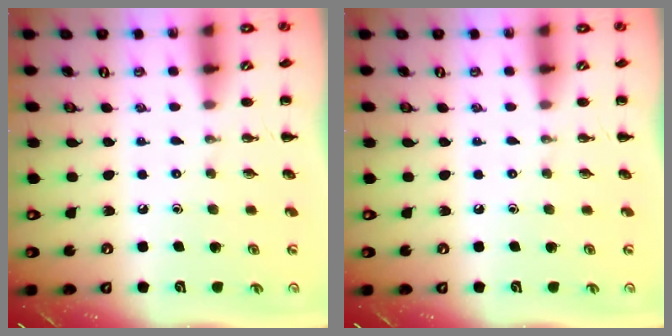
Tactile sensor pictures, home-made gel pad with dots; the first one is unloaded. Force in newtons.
{"total": 0.0}